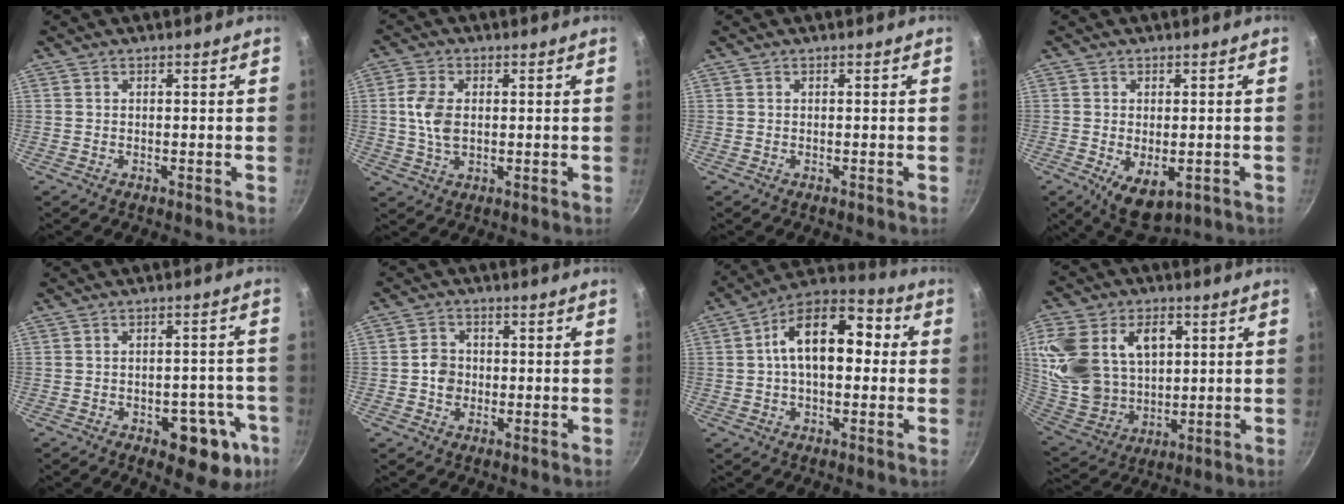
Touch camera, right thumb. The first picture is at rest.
{"total": 6.7, "force": [0.6, 4.0, 5.4], "torque": [-0.113, 0.002, 0.012]}
{"total": 0.0}
{"total": 8.0, "force": [-2.8, 4.4, 6.1], "torque": [-0.089, -0.006, -0.031]}
{"total": 11.3, "force": [-5.2, 5.3, 8.5], "torque": [-0.073, 0.035, -0.060]}
{"total": 5.4, "force": [-0.4, 4.6, 2.7], "torque": [-0.024, 0.009, -0.013]}
{"total": 15.9, "force": [2.0, 8.9, 13.0], "torque": [-0.191, 0.040, 0.021]}
{"total": 22.2, "force": [5.4, 15.5, 15.1], "torque": [-0.303, 0.005, 0.114]}